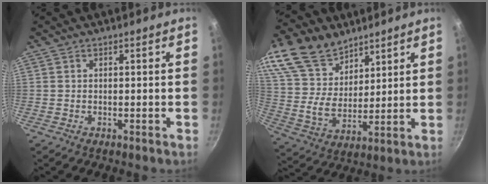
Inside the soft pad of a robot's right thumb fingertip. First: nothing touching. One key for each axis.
{"total": 19.1, "fx": 12.3, "fy": 11.6, "fz": 8.8, "tx": -0.160, "ty": -0.036, "tz": 0.239}